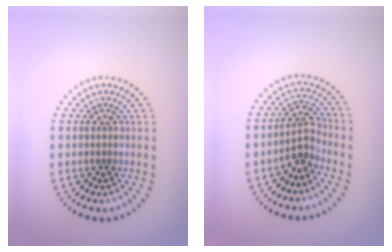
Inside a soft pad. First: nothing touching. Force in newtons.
{"total": 2.4, "press": 1.9, "slide": 1.5}